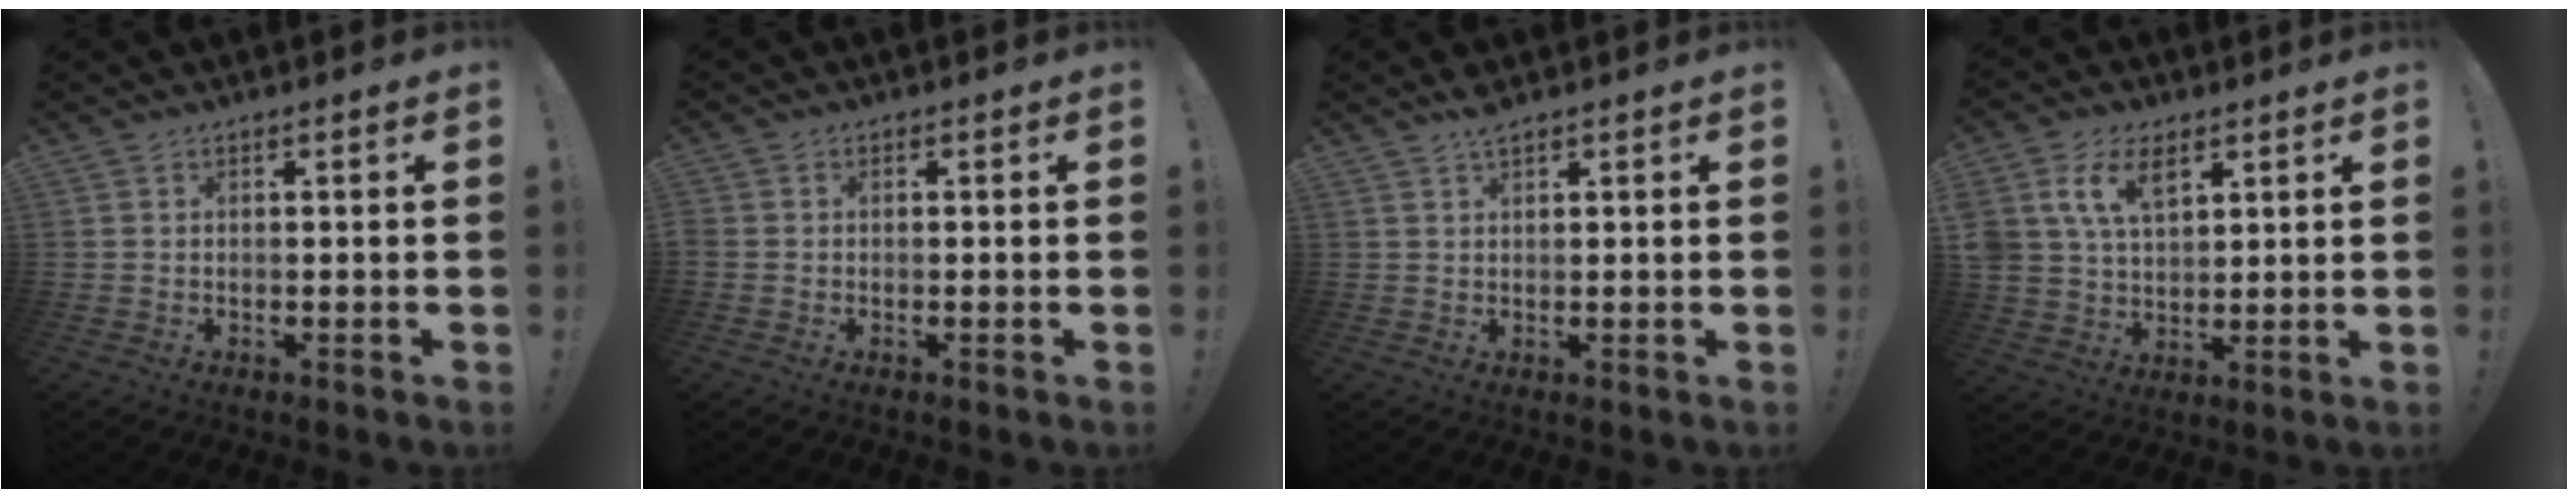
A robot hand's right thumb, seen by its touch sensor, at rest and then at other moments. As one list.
[{"total": 0.6, "force": [-0.1, 0.6, 0.0], "torque": [-0.005, 0.005, -0.001]}, {"total": 2.7, "force": [2.2, 0.6, 1.4], "torque": [-0.022, -0.011, 0.038]}, {"total": 11.9, "force": [6.2, 7.5, 6.8], "torque": [-0.130, -0.018, 0.119]}]